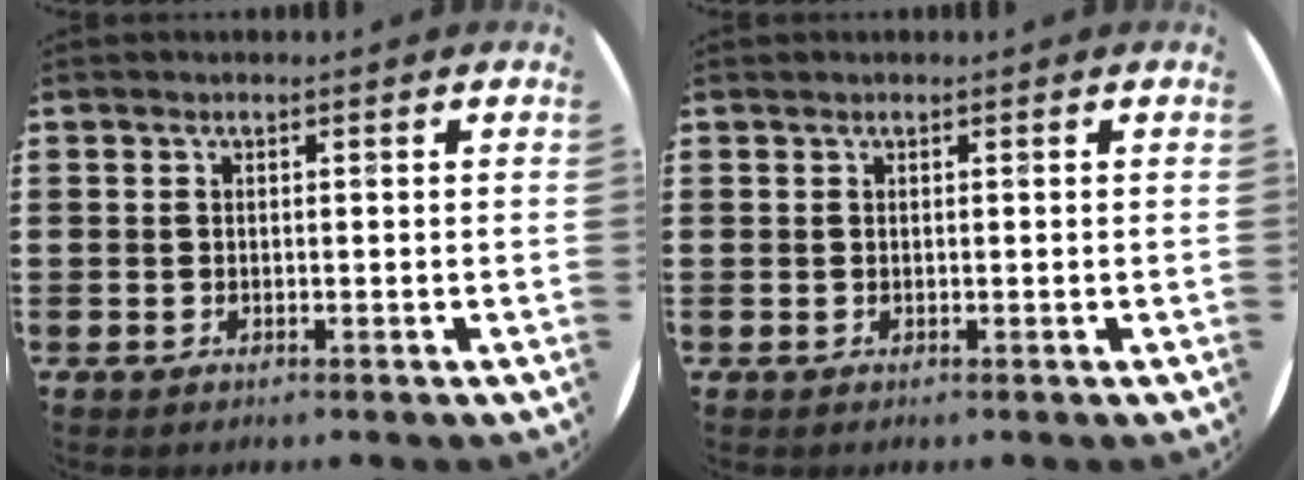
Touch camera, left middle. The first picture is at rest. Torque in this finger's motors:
{"motor_torque": [0.14, -0.07, -0.02, -0.01]}